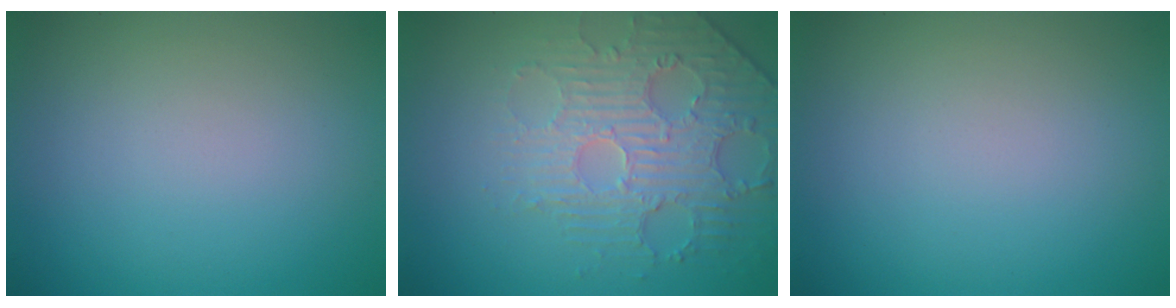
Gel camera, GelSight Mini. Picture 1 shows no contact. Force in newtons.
{"total": 4.8, "press": 3.8, "slide": 3.0}
{"total": 0.0}